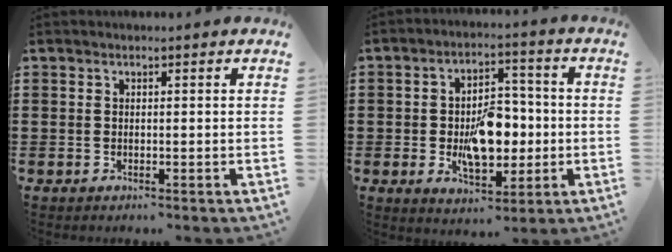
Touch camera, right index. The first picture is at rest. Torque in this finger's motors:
{"motor_torque": [2.14, 0.00, 1.05, 0.21]}